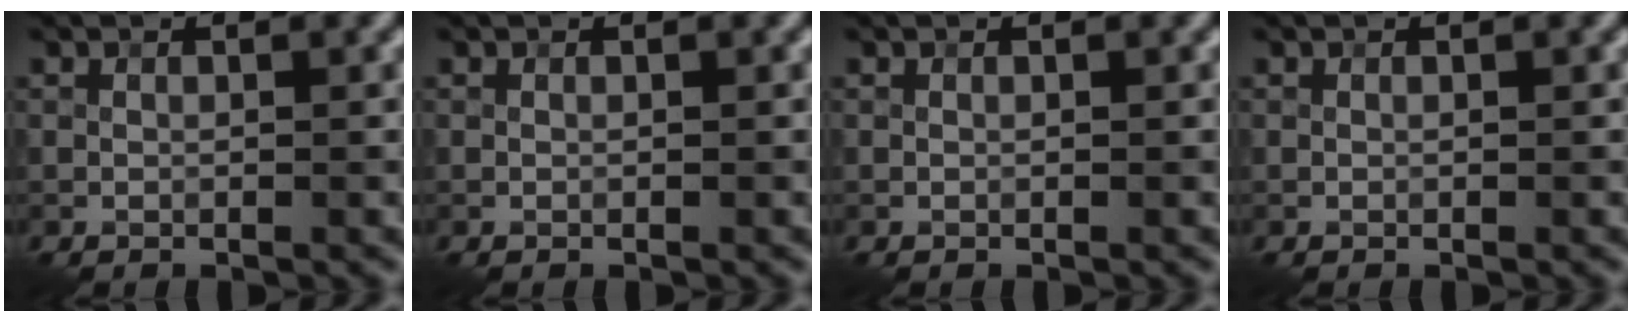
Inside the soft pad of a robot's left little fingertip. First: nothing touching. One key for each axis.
{"total": 0.0}
{"total": 0.0}
{"total": 0.0}